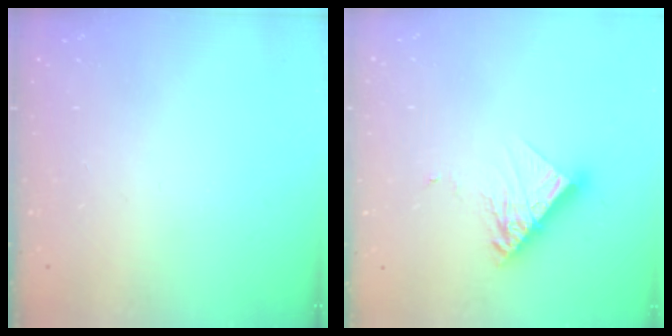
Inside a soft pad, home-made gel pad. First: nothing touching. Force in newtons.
{"total": 10.2, "press": 10.2, "slide": 0.3}